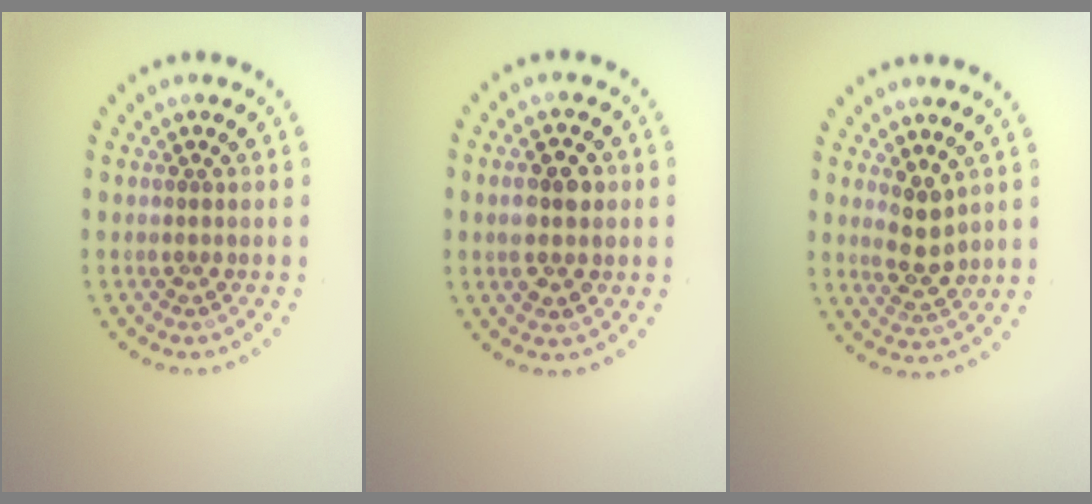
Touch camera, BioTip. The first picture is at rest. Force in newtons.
{"total": 3.8, "press": 3.8, "slide": 0.4}
{"total": 2.8, "press": 2.6, "slide": 0.9}